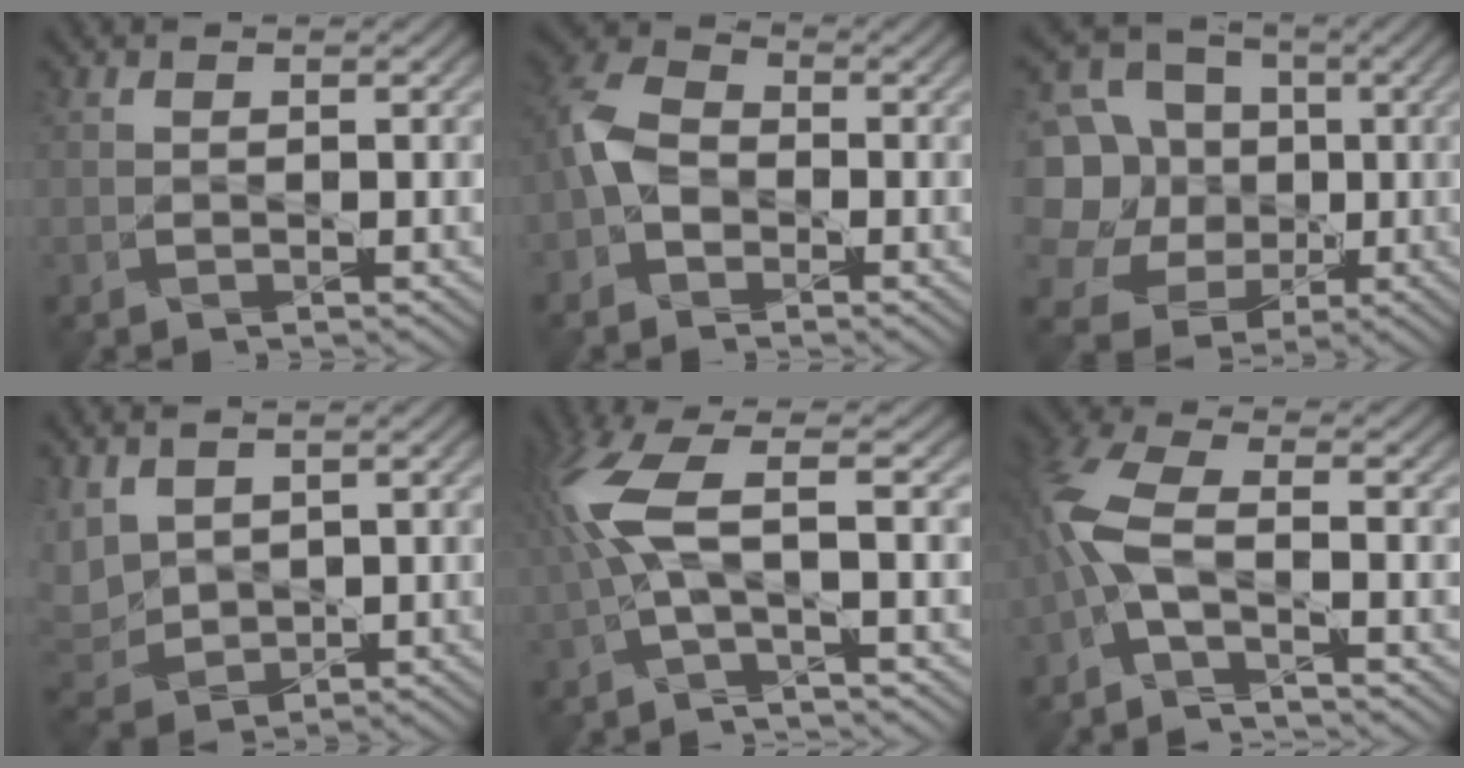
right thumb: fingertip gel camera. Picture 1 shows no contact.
{"total": 6.1, "force": [-1.9, 4.2, 4.0], "torque": [-0.112, 0.006, -0.053]}
{"total": 15.6, "force": [1.3, 13.8, 7.0], "torque": [-0.267, 0.034, 0.014]}
{"total": 5.4, "force": [2.0, 3.6, 3.5], "torque": [-0.129, 0.005, 0.040]}
{"total": 7.6, "force": [0.7, 1.1, 7.5], "torque": [-0.186, 0.015, 0.010]}
{"total": 6.7, "force": [-2.5, 1.9, 5.9], "torque": [-0.161, 0.003, -0.066]}